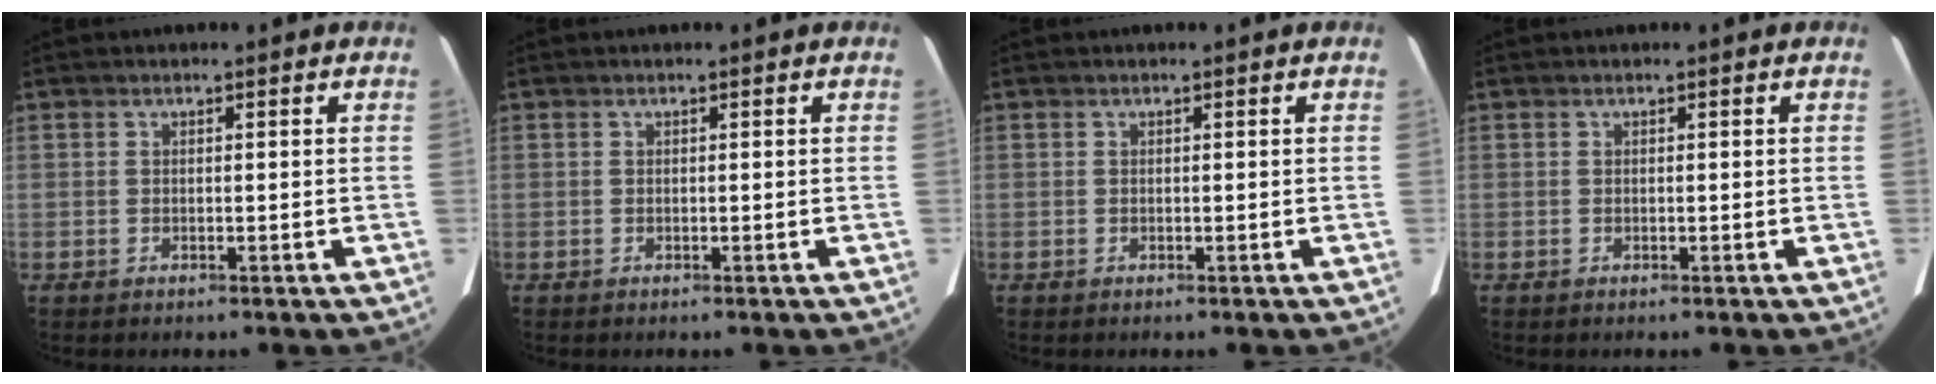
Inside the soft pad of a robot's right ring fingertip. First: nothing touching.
{"total": 0.0}
{"total": 0.0}
{"total": 0.0}